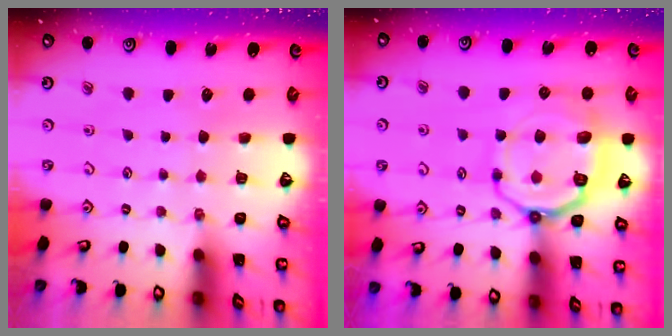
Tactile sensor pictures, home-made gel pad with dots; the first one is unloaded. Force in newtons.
{"total": 12.0, "press": 11.8, "slide": 2.3}